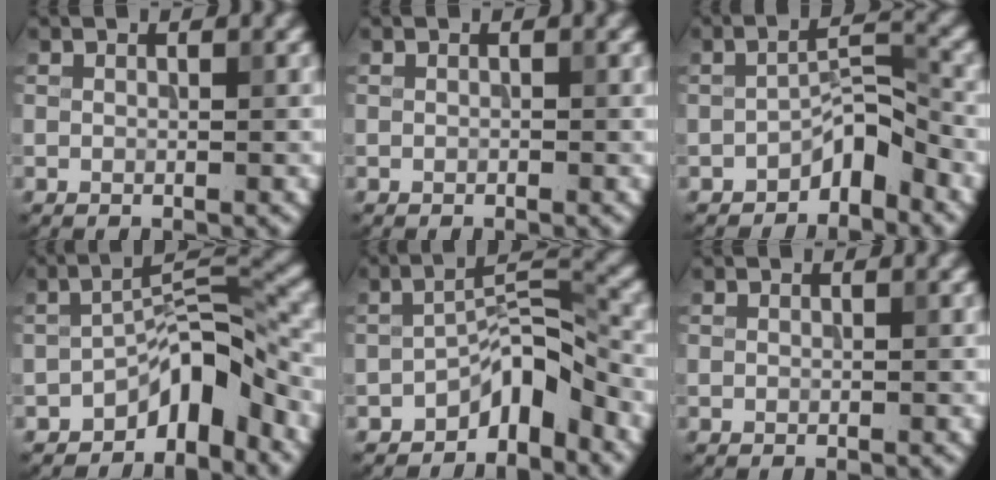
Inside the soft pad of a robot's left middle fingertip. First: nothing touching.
{"total": 0.0}
{"total": 3.0, "force": [-2.3, 0.9, 1.7], "torque": [-0.027, 0.021, -0.040]}
{"total": 5.4, "force": [-3.7, 1.9, 3.5], "torque": [-0.046, 0.020, -0.067]}
{"total": 4.5, "force": [-3.2, 1.5, 2.7], "torque": [-0.036, 0.024, -0.058]}
{"total": 0.0}